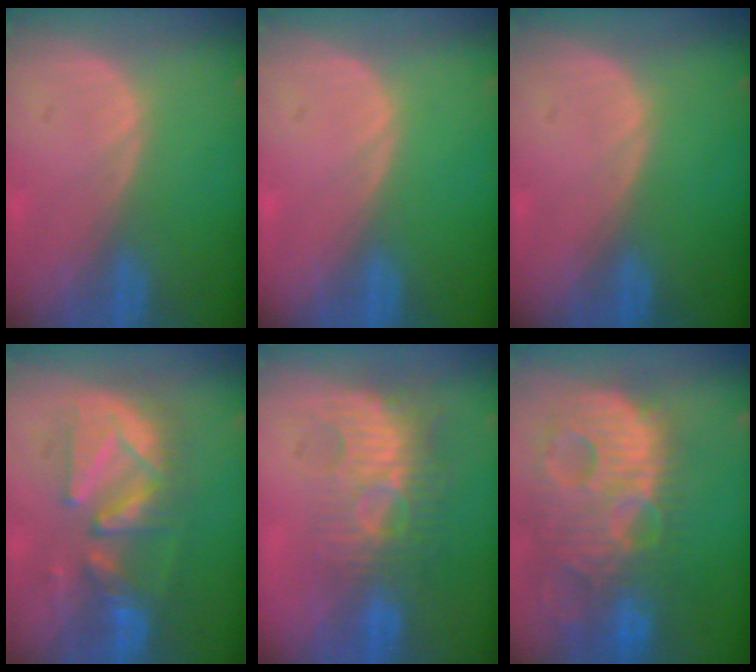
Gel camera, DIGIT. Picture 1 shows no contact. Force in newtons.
{"total": 0.0}
{"total": 0.0}
{"total": 9.2, "press": 9.2, "slide": 0.3}
{"total": 9.8, "press": 8.5, "slide": 4.7}
{"total": 14.3, "press": 12.3, "slide": 7.2}